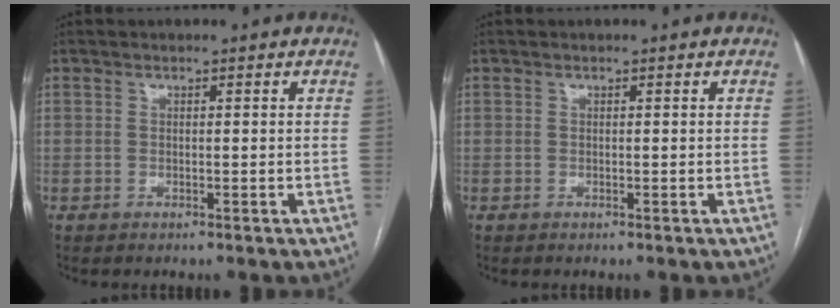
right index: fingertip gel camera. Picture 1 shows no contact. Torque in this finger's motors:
{"motor_torque": [0.00, 0.00, 0.00, -0.01]}